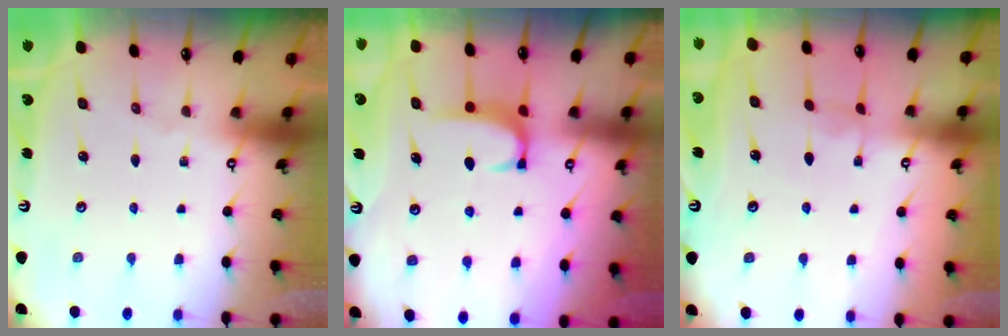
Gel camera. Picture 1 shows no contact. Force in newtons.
{"total": 1.6, "press": 1.6, "slide": 0.5}
{"total": 1.0, "press": 0.9, "slide": 0.5}